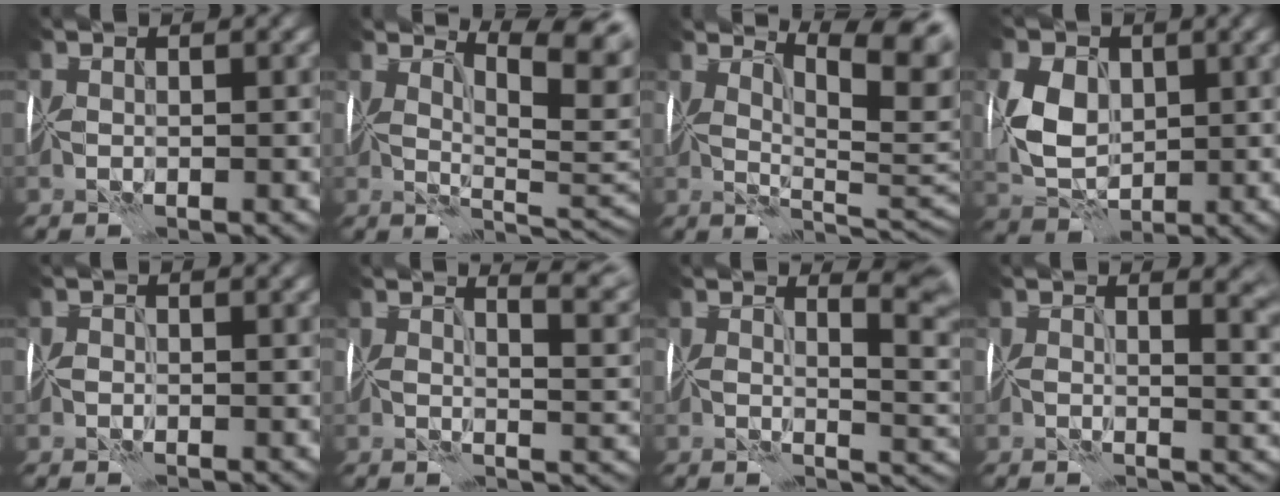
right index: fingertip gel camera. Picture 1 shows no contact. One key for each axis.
{"total": 4.5, "fx": 2.8, "fy": 0.5, "fz": 3.5, "tx": -0.050, "ty": -0.010, "tz": 0.051}
{"total": 6.2, "fx": 3.1, "fy": 1.6, "fz": 5.2, "tx": -0.060, "ty": -0.004, "tz": 0.049}
{"total": 3.4, "fx": 0.0, "fy": 2.4, "fz": 2.3, "tx": -0.053, "ty": -0.007, "tz": 0.001}
{"total": 1.4, "fx": -0.6, "fy": -0.9, "fz": -0.9, "tx": 0.020, "ty": -0.010, "tz": -0.007}
{"total": 6.1, "fx": 4.5, "fy": 0.9, "fz": 3.9, "tx": -0.014, "ty": 0.015, "tz": 0.045}
{"total": 4.3, "fx": 2.3, "fy": 0.2, "fz": 3.6, "tx": -0.026, "ty": -0.001, "tz": 0.040}
{"total": 4.8, "fx": 2.6, "fy": 1.4, "fz": 3.8, "tx": -0.013, "ty": -0.002, "tz": 0.032}